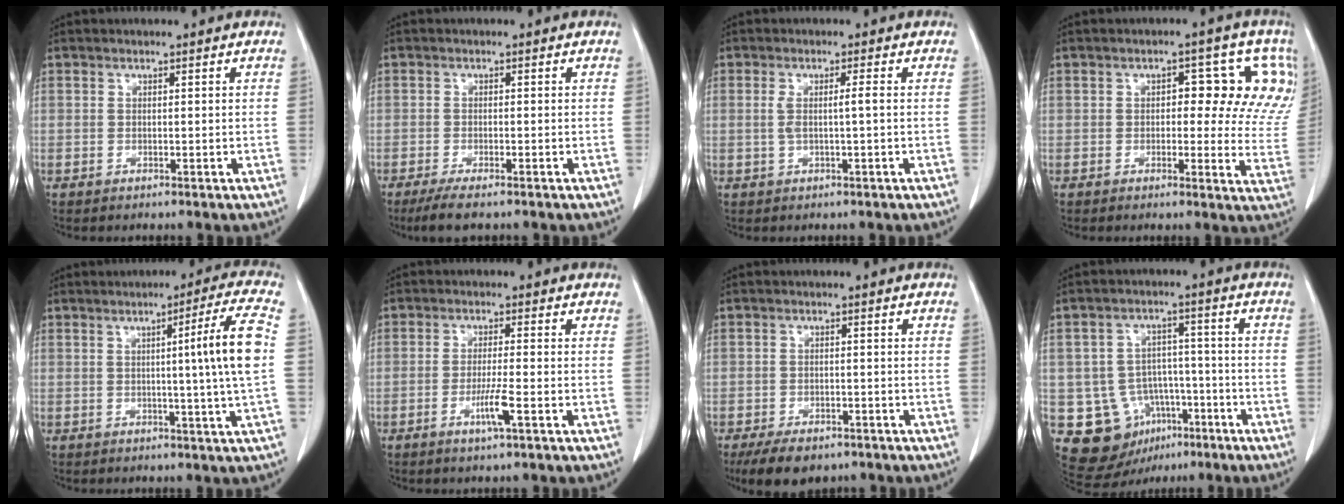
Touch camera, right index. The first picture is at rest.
{"total": 4.6, "force": [-3.4, 0.6, 3.0], "torque": [-0.053, -0.011, -0.057]}
{"total": 2.7, "force": [0.0, 0.0, 2.7], "torque": [-0.052, 0.006, 0.002]}
{"total": 11.3, "force": [3.4, 5.6, 9.3], "torque": [-0.085, 0.014, 0.028]}
{"total": 8.9, "force": [0.5, -2.4, 8.5], "torque": [-0.123, -0.004, 0.011]}
{"total": 4.1, "force": [-1.8, -0.3, 3.7], "torque": [-0.071, -0.008, -0.034]}
{"total": 7.5, "force": [-5.5, 3.6, 3.5], "torque": [-0.052, -0.003, -0.082]}
{"total": 11.6, "force": [-5.0, 9.6, 4.1], "torque": [-0.069, 0.032, -0.063]}